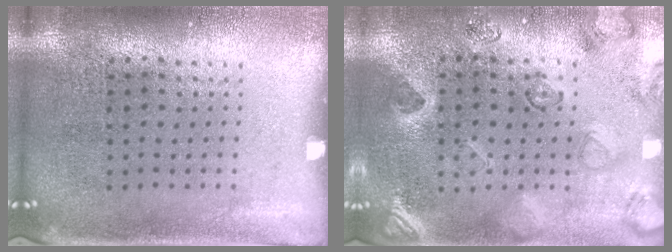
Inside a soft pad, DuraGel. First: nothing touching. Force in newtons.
{"total": 2.3, "press": 2.0, "slide": 1.1}